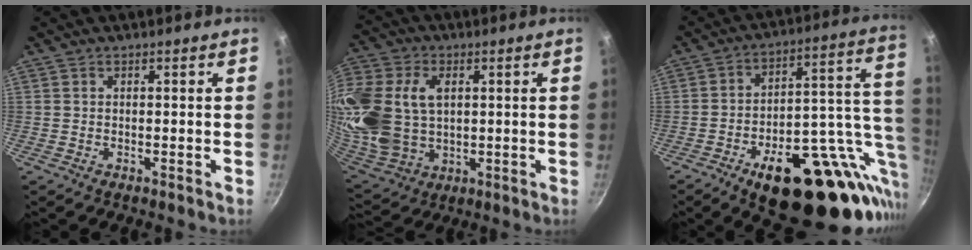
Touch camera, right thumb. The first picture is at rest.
{"total": 24.6, "force": [4.8, 17.6, 16.5], "torque": [-0.385, 0.011, 0.102]}
{"total": 28.3, "force": [-8.4, 13.4, 23.5], "torque": [-0.277, 0.031, -0.105]}